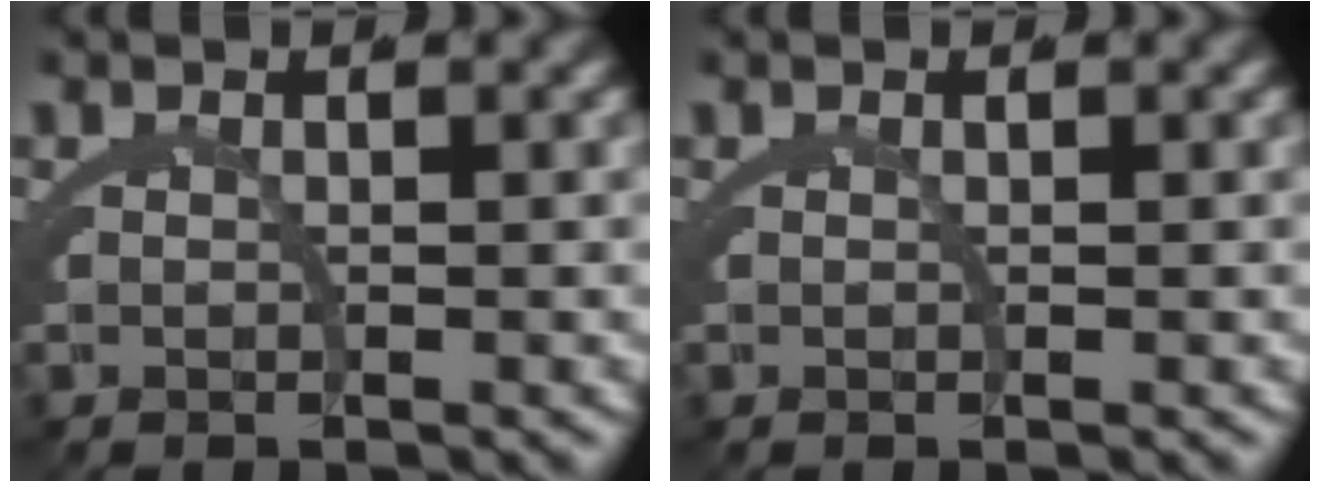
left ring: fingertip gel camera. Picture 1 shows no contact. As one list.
[{"total": 0.0}]